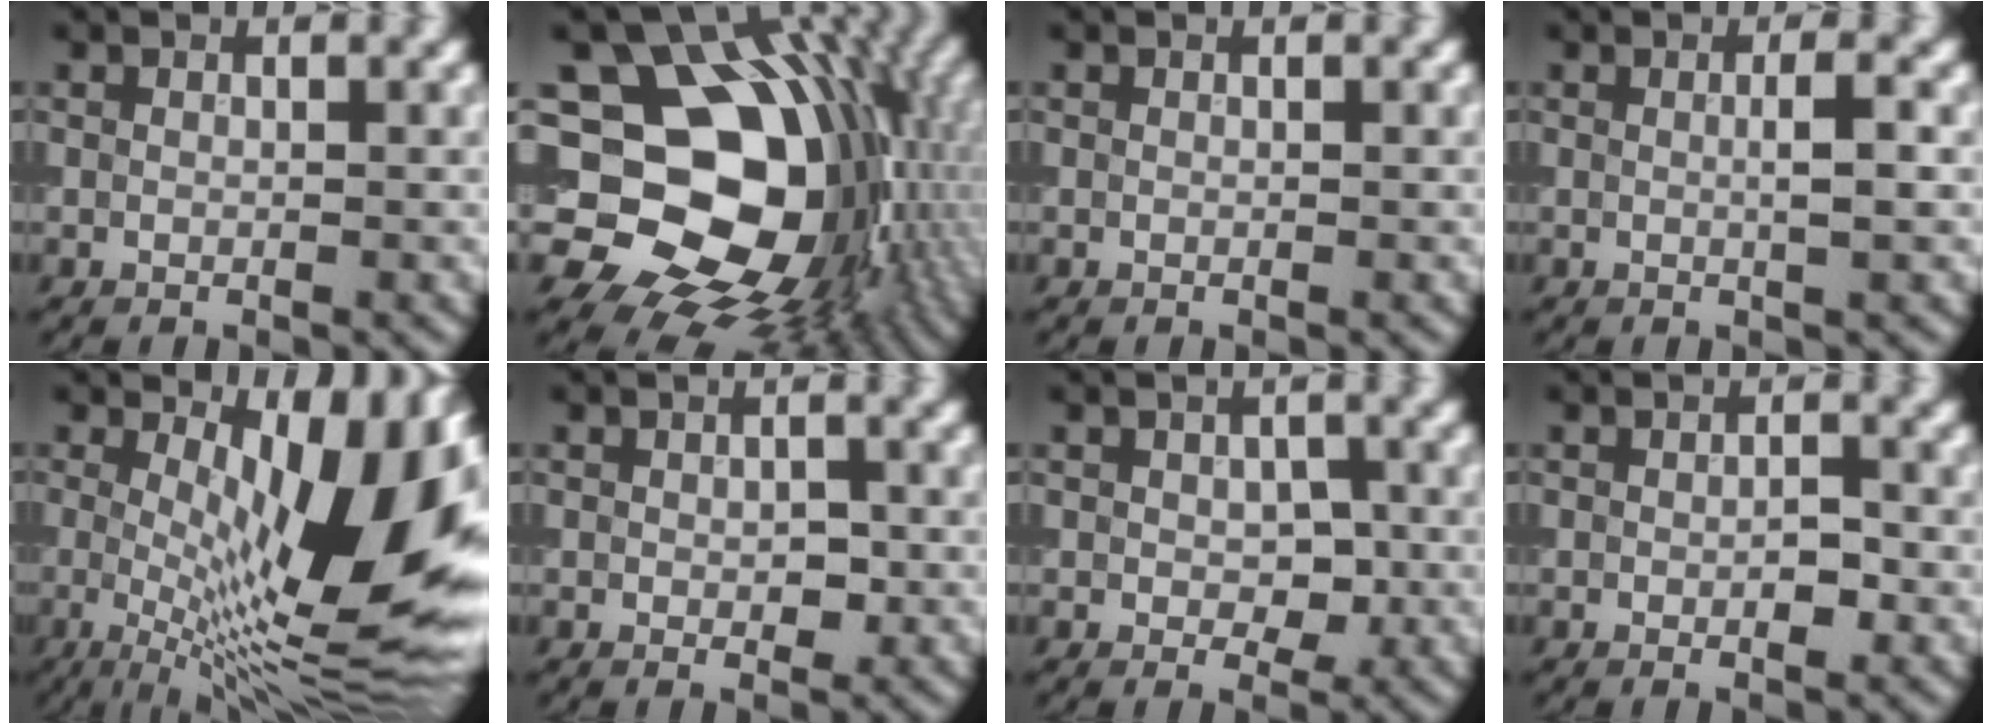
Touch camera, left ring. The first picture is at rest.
{"total": 16.7, "force": [-1.1, 12.9, 10.5], "torque": [-0.144, 0.000, -0.021]}
{"total": 0.0}
{"total": 2.2, "force": [0.1, 0.5, 2.1], "torque": [-0.030, 0.005, -0.002]}
{"total": 14.1, "force": [1.7, 5.5, 12.9], "torque": [-0.159, -0.001, 0.022]}
{"total": 1.6, "force": [-0.1, 0.9, 1.4], "torque": [-0.016, -0.003, 0.000]}
{"total": 2.5, "force": [-0.2, 1.6, 2.0], "torque": [-0.029, -0.006, -0.002]}
{"total": 1.8, "force": [-0.4, 0.7, 1.6], "torque": [-0.024, 0.000, -0.006]}